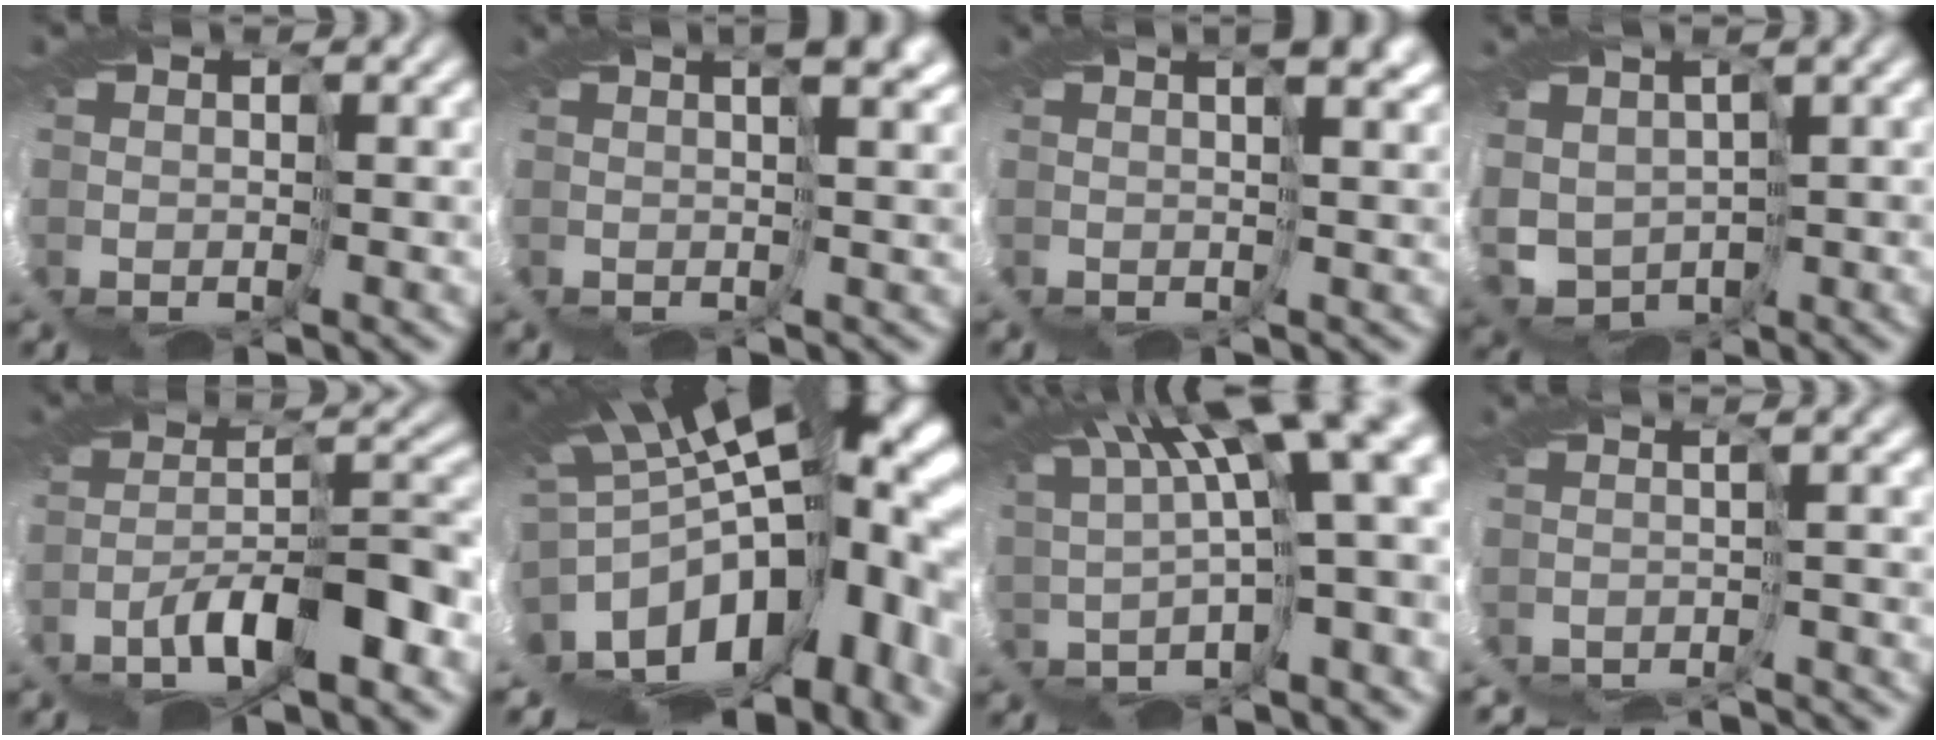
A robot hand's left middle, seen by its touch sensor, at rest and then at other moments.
{"total": 2.8, "force": [1.6, -1.5, 1.7], "torque": [-0.026, -0.001, 0.036]}
{"total": 2.4, "force": [1.3, -1.7, 1.2], "torque": [-0.020, -0.002, 0.031]}
{"total": 2.2, "force": [1.0, 2.0, -0.2], "torque": [-0.038, -0.028, 0.009]}
{"total": 4.4, "force": [-3.1, -1.6, 2.7], "torque": [-0.054, 0.007, -0.059]}
{"total": 9.3, "force": [-1.4, 3.0, 8.7], "torque": [-0.146, -0.035, -0.007]}
{"total": 10.7, "force": [6.4, -0.7, 8.5], "torque": [-0.115, 0.015, 0.133]}
{"total": 8.0, "force": [-7.1, -2.4, -2.9], "torque": [0.040, 0.001, -0.075]}